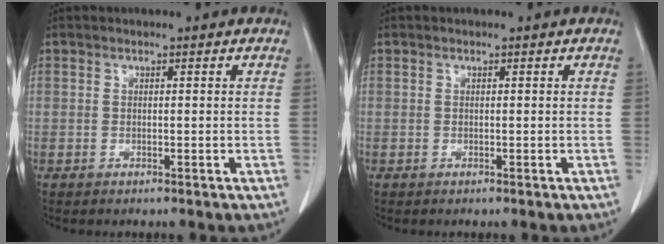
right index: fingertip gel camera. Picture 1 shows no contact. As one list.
[{"total": 0.0}]